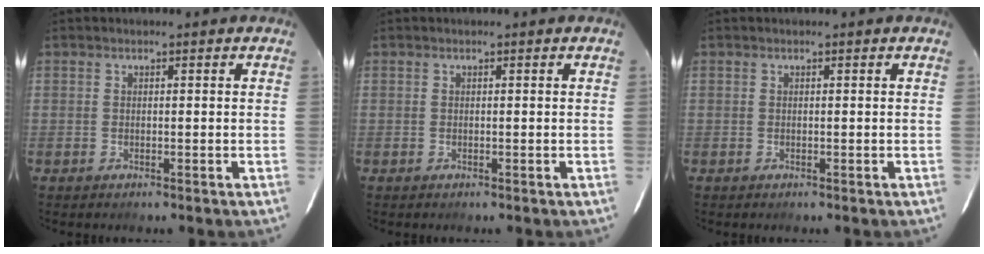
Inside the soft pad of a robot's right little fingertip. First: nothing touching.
{"total": 0.0}
{"total": 0.0}